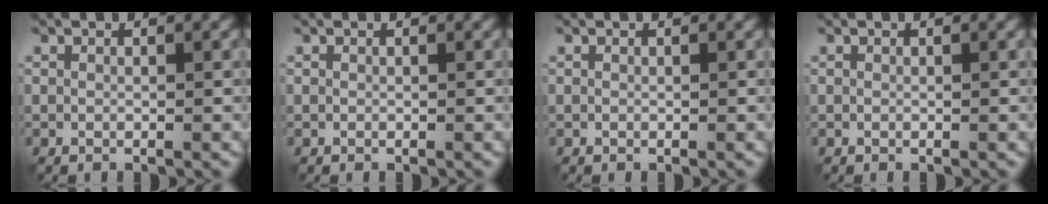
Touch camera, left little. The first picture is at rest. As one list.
[{"total": 0.0}, {"total": 0.0}, {"total": 0.0}]